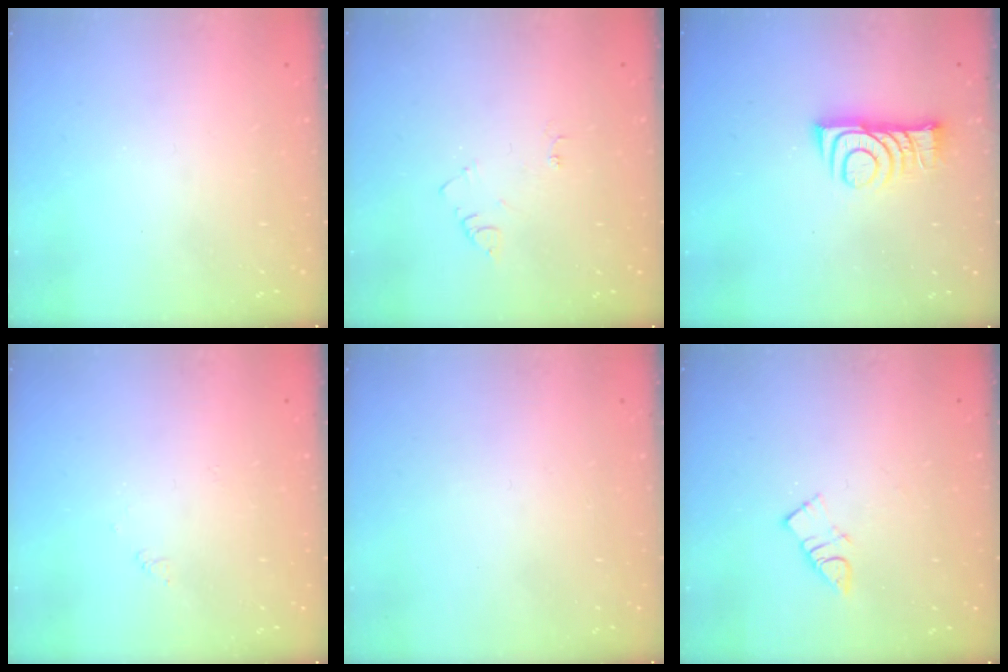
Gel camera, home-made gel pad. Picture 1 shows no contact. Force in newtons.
{"total": 3.7, "press": 3.7, "slide": 0.4}
{"total": 9.2, "press": 9.1, "slide": 0.8}
{"total": 2.9, "press": 2.9, "slide": 0.5}
{"total": 1.8, "press": 1.7, "slide": 0.1}
{"total": 5.6, "press": 5.6, "slide": 0.1}